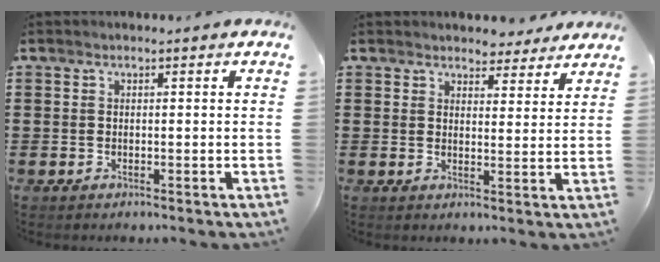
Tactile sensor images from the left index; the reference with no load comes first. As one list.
[{"total": 3.7, "force": [3.6, 0.9, 0.1], "torque": [-0.007, -0.014, 0.065]}]